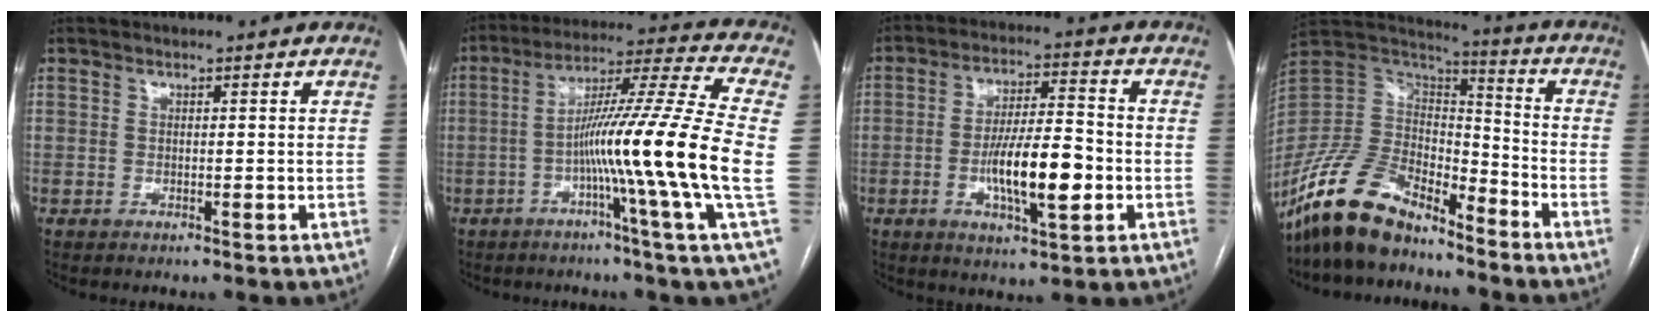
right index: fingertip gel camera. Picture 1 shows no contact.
{"total": 18.2, "force": [-3.2, -3.0, 17.6], "torque": [-0.291, -0.009, -0.071]}
{"total": 11.4, "force": [-2.8, 2.6, 10.8], "torque": [-0.195, 0.002, -0.043]}
{"total": 14.7, "force": [-11.8, 5.7, 6.7], "torque": [-0.140, 0.022, -0.231]}